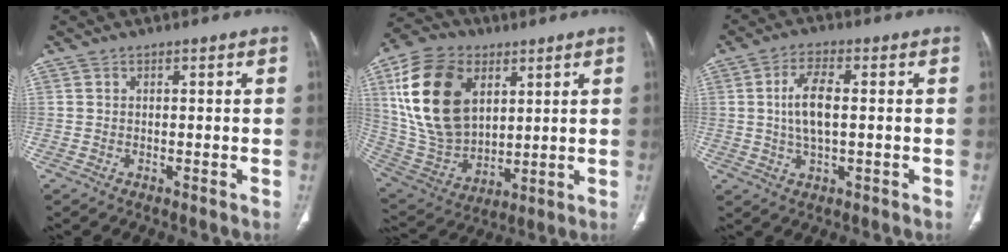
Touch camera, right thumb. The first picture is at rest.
{"total": 21.6, "force": [6.9, 14.2, 14.8], "torque": [-0.261, -0.016, 0.138]}
{"total": 7.5, "force": [0.6, 3.1, 6.8], "torque": [-0.135, 0.005, 0.007]}